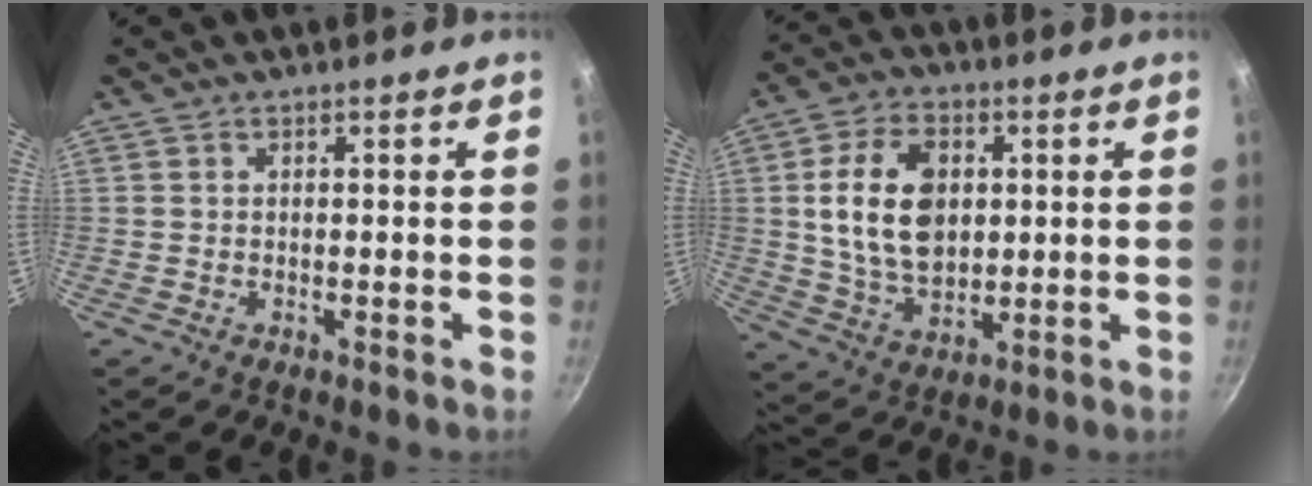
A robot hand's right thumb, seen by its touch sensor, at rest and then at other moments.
{"total": 14.9, "force": [2.3, 9.9, 10.9], "torque": [-0.171, -0.007, 0.045]}